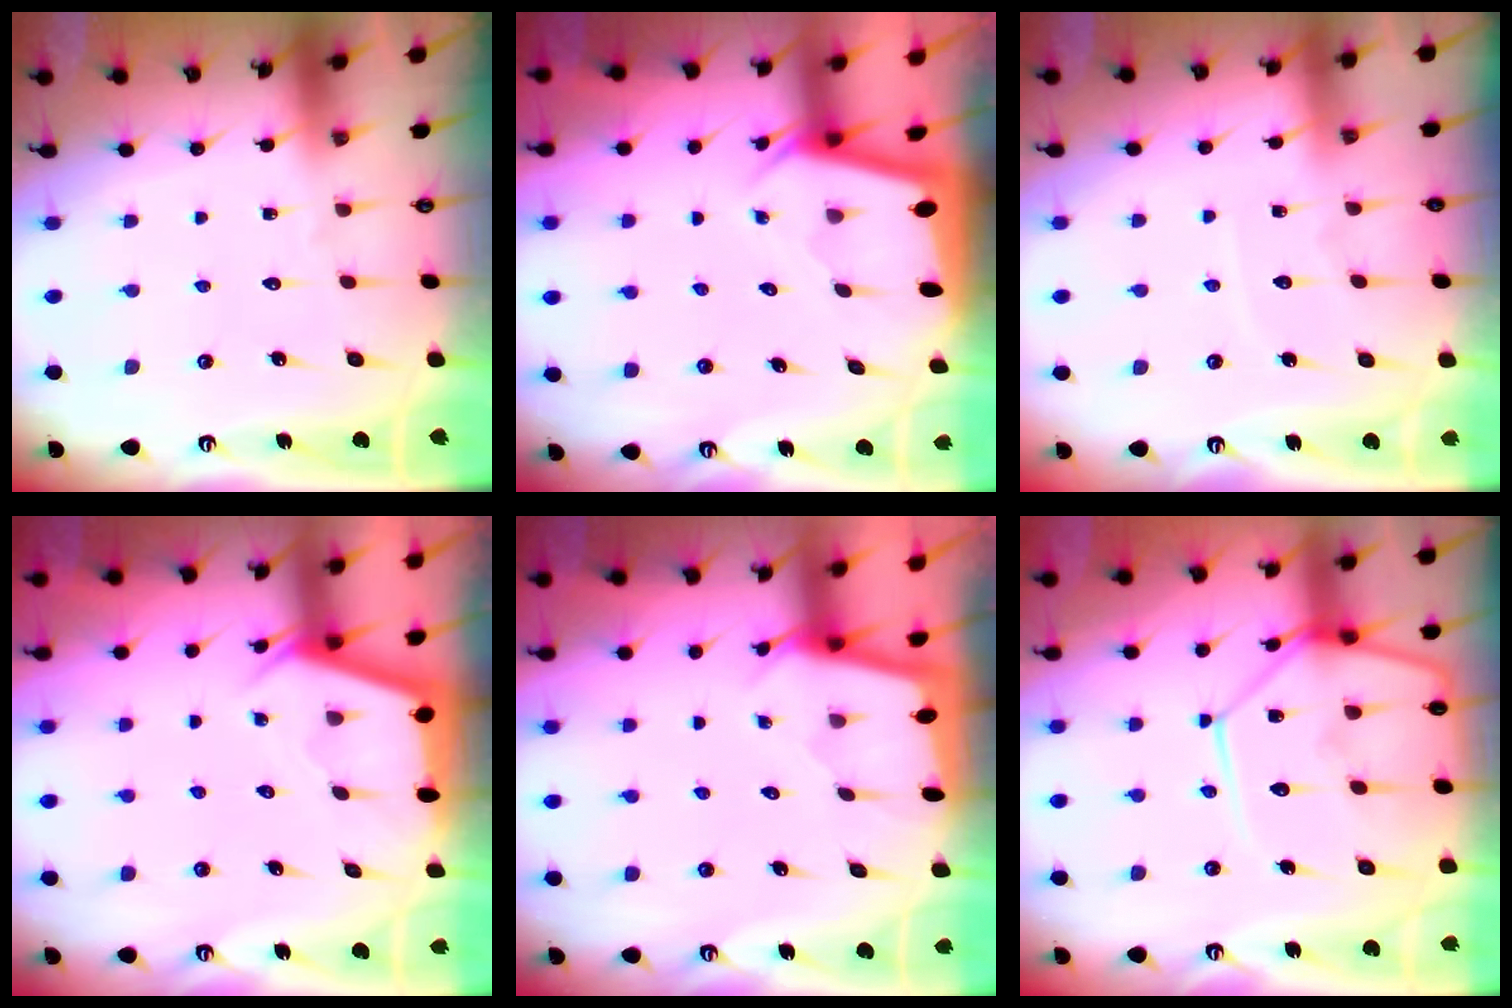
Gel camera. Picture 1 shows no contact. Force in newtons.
{"total": 2.2, "press": 2.2, "slide": 0.2}
{"total": 3.9, "press": 3.8, "slide": 0.3}
{"total": 2.8, "press": 2.8, "slide": 0.4}
{"total": 1.7, "press": 1.7, "slide": 0.2}
{"total": 16.4, "press": 16.4, "slide": 1.5}